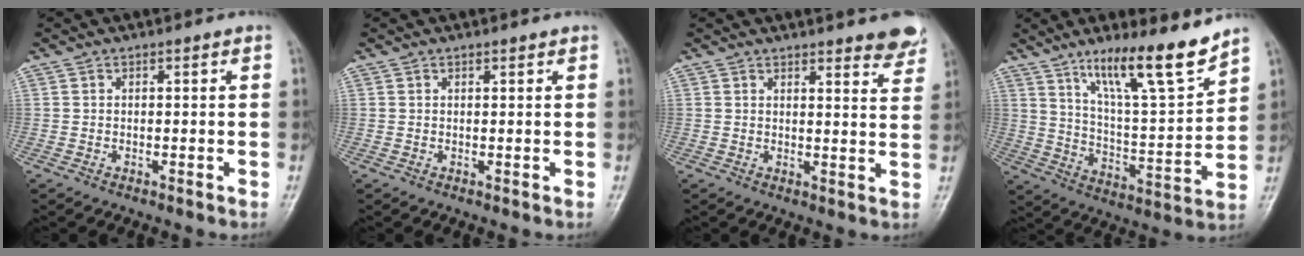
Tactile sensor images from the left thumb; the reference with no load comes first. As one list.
[{"total": 0.5, "force": [0.5, 0.1, 0.2], "torque": [-0.005, -0.003, 0.006]}, {"total": 7.3, "force": [6.0, 1.6, 3.9], "torque": [-0.023, -0.033, 0.061]}, {"total": 15.4, "force": [11.1, 2.2, 10.4], "torque": [-0.157, -0.074, 0.196]}]